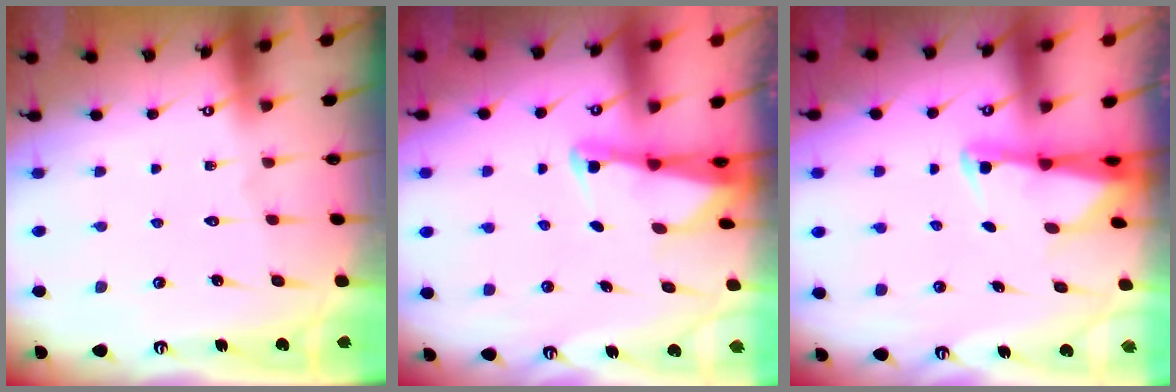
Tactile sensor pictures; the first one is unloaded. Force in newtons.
{"total": 2.6, "press": 2.6, "slide": 0.3}
{"total": 2.4, "press": 2.3, "slide": 0.5}